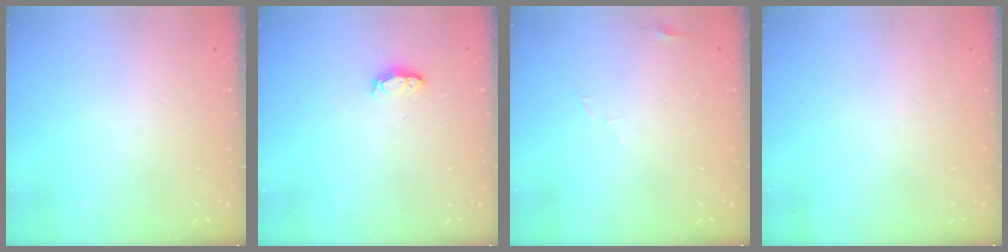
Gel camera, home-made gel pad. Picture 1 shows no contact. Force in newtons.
{"total": 4.2, "press": 3.6, "slide": 2.1}
{"total": 2.8, "press": 2.8, "slide": 0.2}
{"total": 0.0}